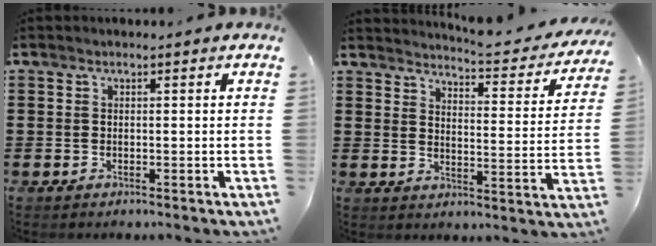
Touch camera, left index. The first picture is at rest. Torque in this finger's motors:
{"motor_torque": [1.07, -1.07, 0.19, 0.09]}